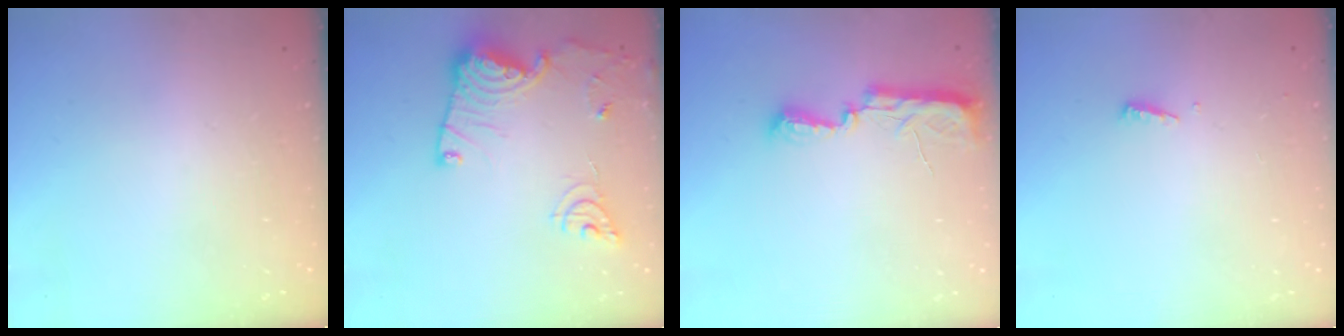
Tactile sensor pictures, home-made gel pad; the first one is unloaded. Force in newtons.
{"total": 15.7, "press": 15.6, "slide": 1.7}
{"total": 7.7, "press": 7.7, "slide": 0.6}
{"total": 3.1, "press": 3.1, "slide": 0.3}